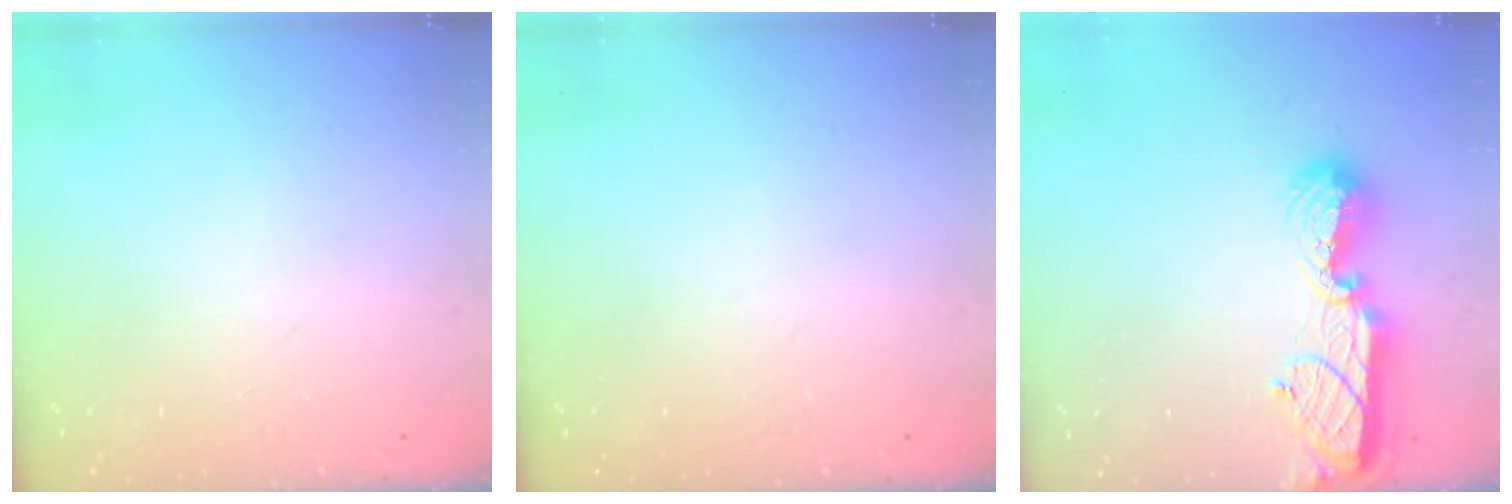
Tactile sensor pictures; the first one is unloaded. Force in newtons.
{"total": 0.0}
{"total": 13.8, "press": 13.8, "slide": 1.5}